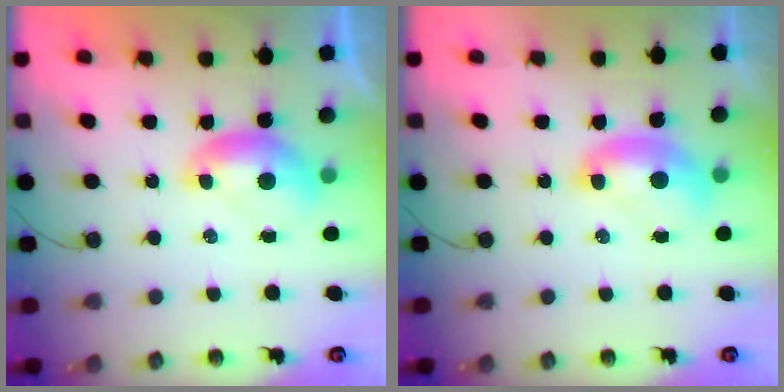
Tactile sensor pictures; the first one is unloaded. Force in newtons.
{"total": 2.0, "press": 1.9, "slide": 0.4}